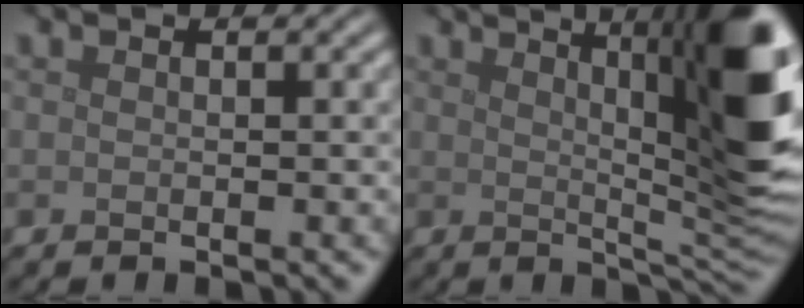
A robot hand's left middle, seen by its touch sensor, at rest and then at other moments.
{"total": 13.6, "force": [4.1, 3.7, 12.5], "torque": [-0.134, 0.013, 0.055]}